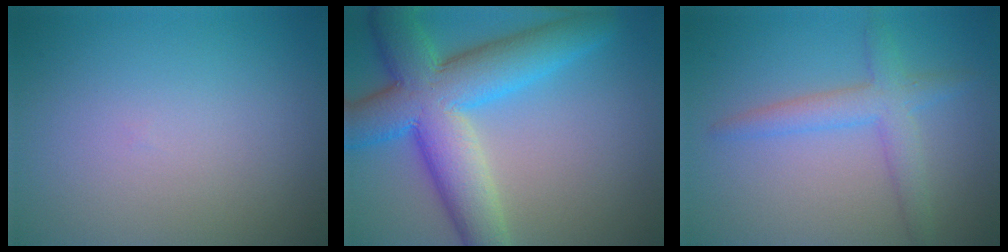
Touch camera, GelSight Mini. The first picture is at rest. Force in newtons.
{"total": 10.9, "press": 10.9, "slide": 0.5}
{"total": 2.6, "press": 2.6, "slide": 0.2}